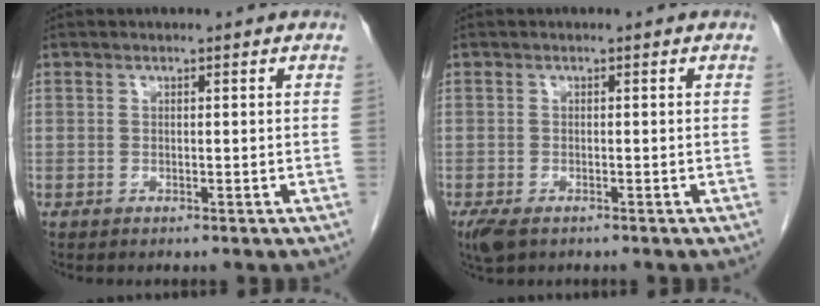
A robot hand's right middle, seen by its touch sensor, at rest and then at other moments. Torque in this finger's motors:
{"motor_torque": [-0.13, 0.25, 0.00, 0.00]}